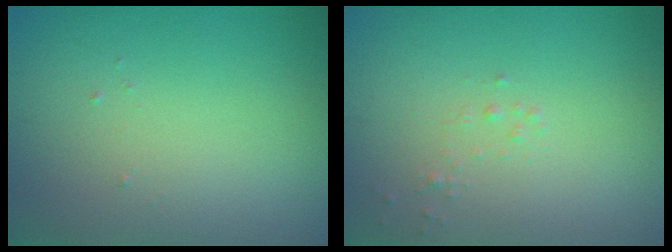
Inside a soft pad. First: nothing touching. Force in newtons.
{"total": 0.6, "press": 0.6, "slide": 0.0}